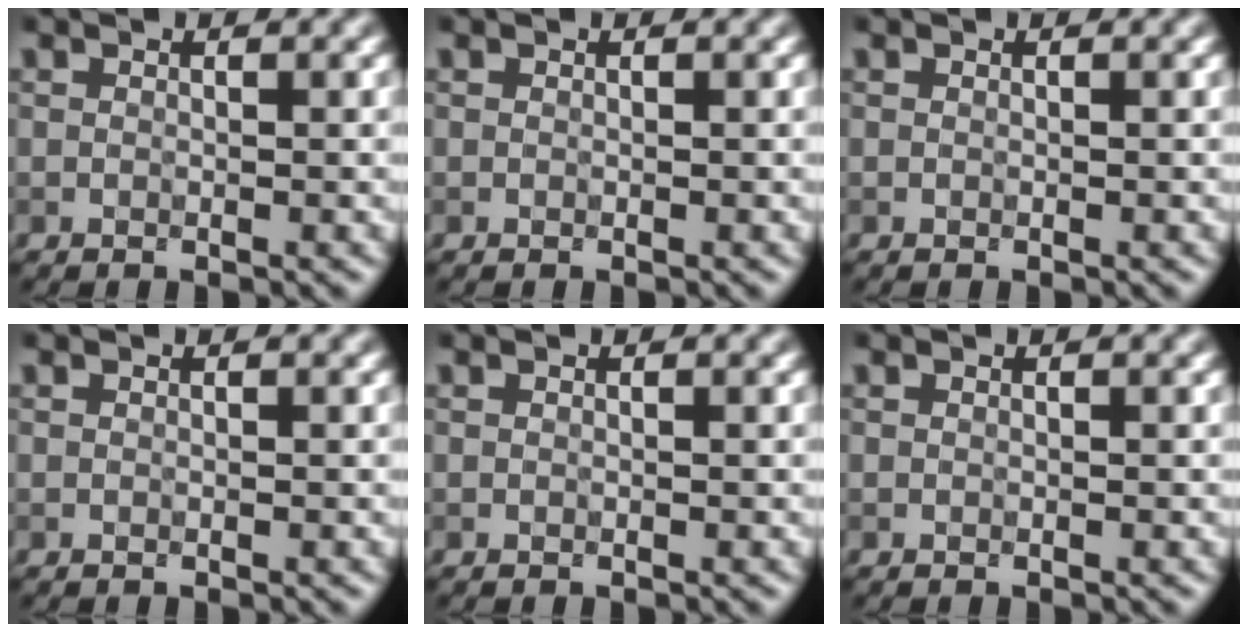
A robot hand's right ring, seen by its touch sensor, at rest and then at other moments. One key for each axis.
{"total": 0.0}
{"total": 0.0}
{"total": 0.0}
{"total": 0.0}
{"total": 0.0}